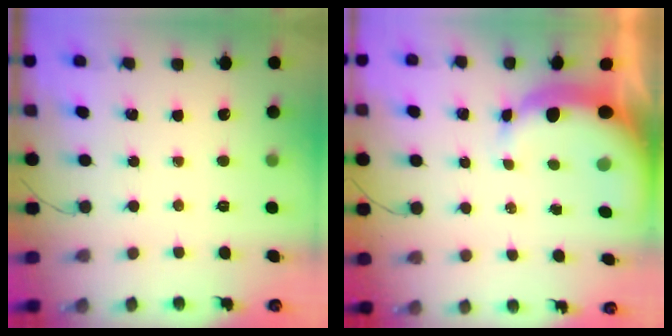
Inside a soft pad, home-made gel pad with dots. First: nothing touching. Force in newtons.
{"total": 8.8, "press": 8.5, "slide": 1.9}